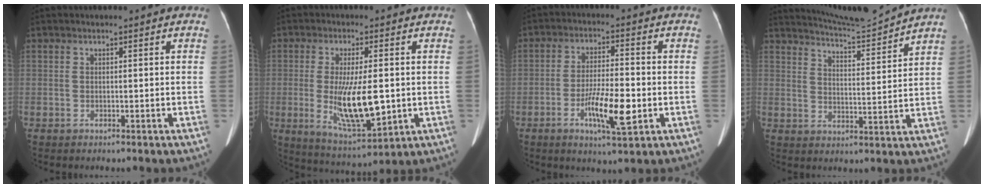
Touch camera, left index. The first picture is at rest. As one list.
[{"total": 11.1, "force": [-0.9, 3.0, 10.7], "torque": [-0.197, -0.026, -0.005]}, {"total": 8.2, "force": [-2.6, 1.4, 7.7], "torque": [-0.139, -0.009, -0.045]}, {"total": 9.2, "force": [8.9, -2.1, 1.1], "torque": [-0.032, -0.026, 0.145]}]